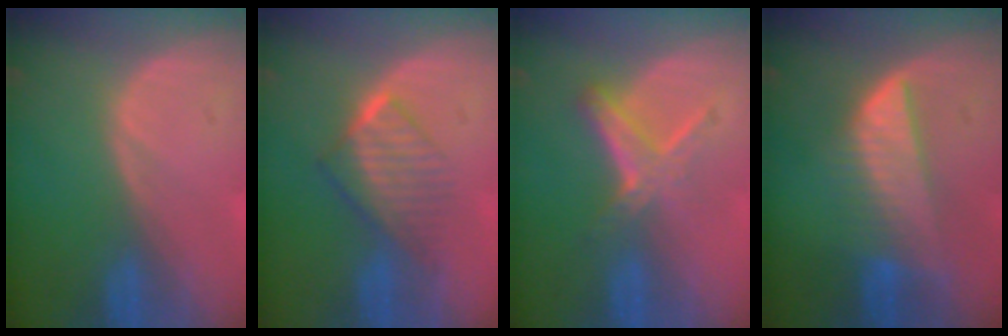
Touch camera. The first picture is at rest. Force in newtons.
{"total": 6.4, "press": 5.7, "slide": 2.9}
{"total": 6.1, "press": 5.2, "slide": 3.2}
{"total": 7.1, "press": 6.8, "slide": 2.2}